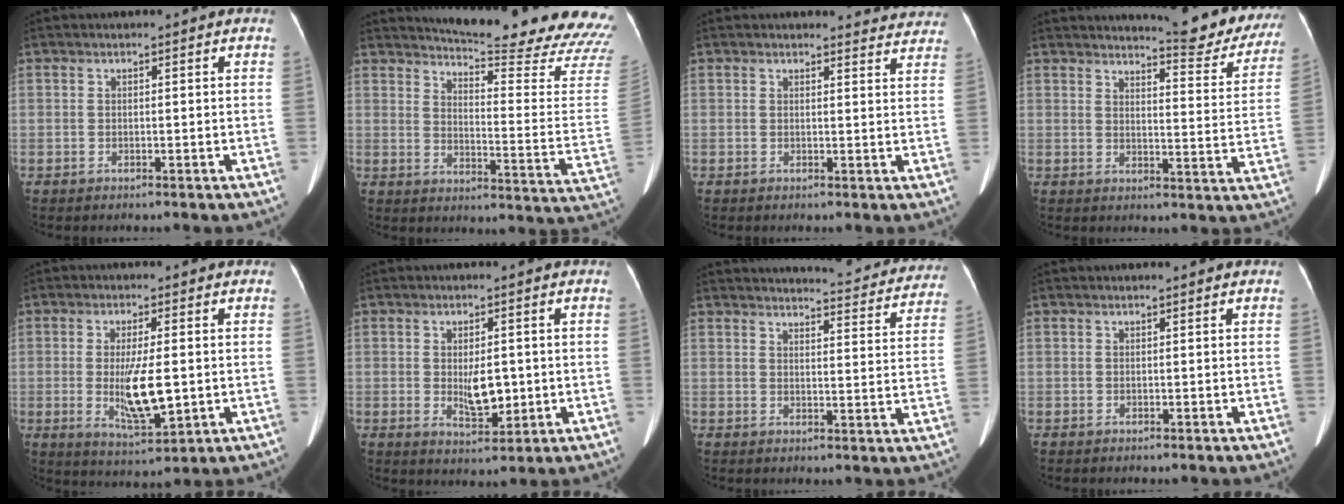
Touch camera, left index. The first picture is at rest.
{"total": 24.0, "force": [22.6, 0.8, 8.2], "torque": [-0.114, -0.130, 0.260]}
{"total": 6.1, "force": [5.8, 1.8, -0.1], "torque": [0.027, -0.014, 0.034]}
{"total": 13.5, "force": [12.9, 1.6, 3.7], "torque": [-0.032, -0.054, 0.138]}
{"total": 8.4, "force": [-0.6, 2.0, 8.1], "torque": [-0.152, -0.021, -0.003]}
{"total": 5.2, "force": [-0.2, 2.2, 4.7], "torque": [-0.081, -0.009, 0.005]}
{"total": 15.5, "force": [15.0, 1.9, 3.3], "torque": [-0.022, -0.051, 0.154]}
{"total": 0.0}